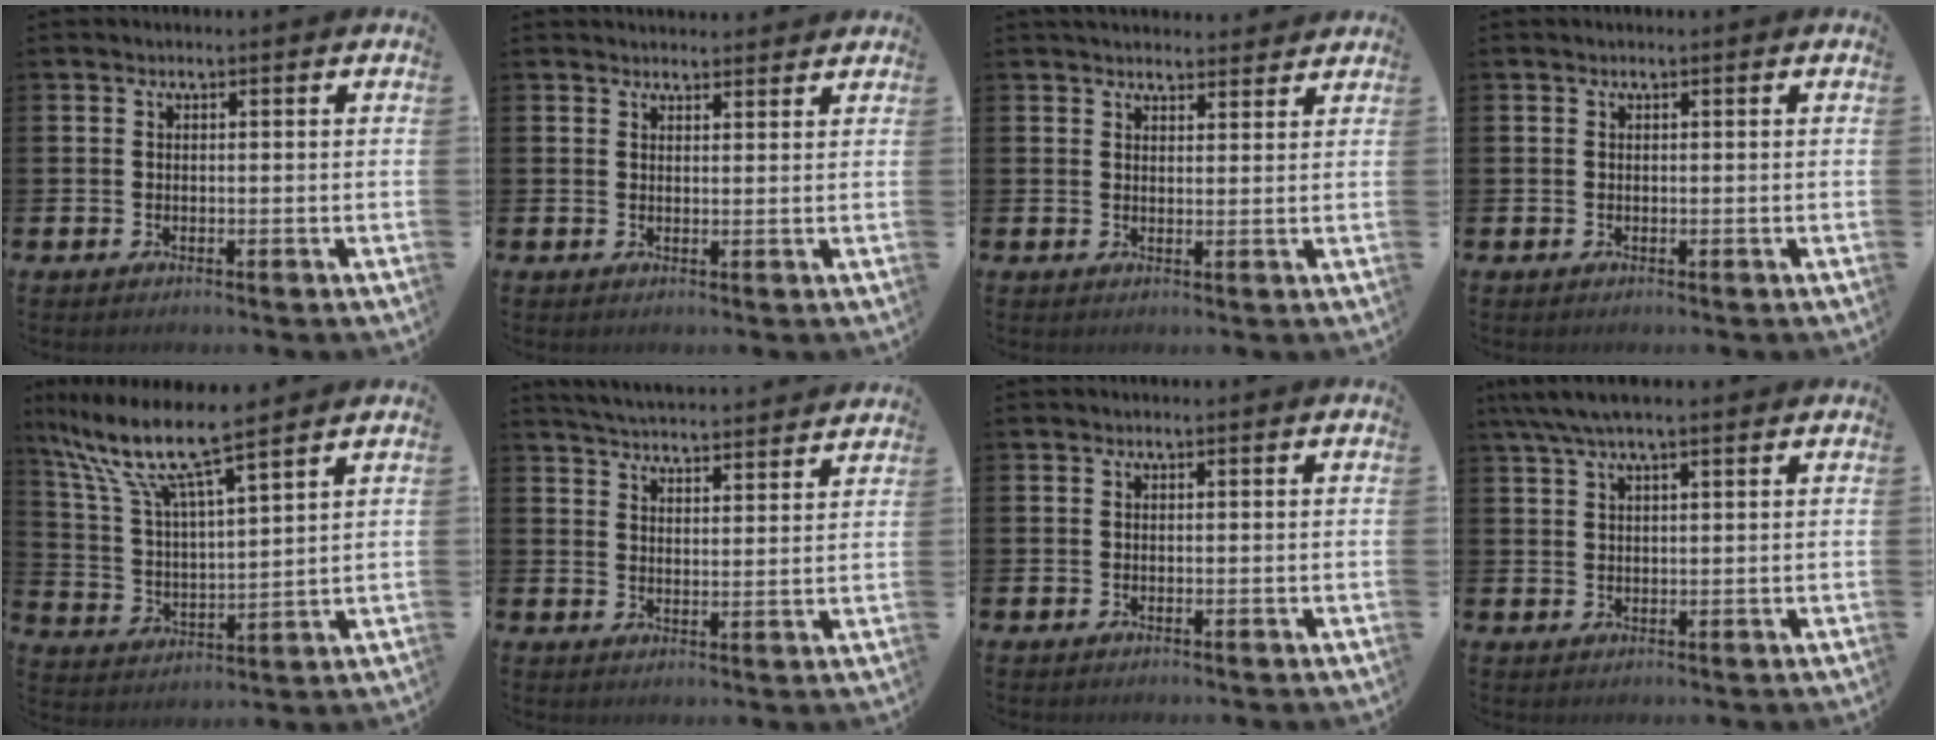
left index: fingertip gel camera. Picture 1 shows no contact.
{"total": 2.2, "force": [2.2, 0.5, -0.1], "torque": [0.005, -0.011, 0.039]}
{"total": 3.2, "force": [3.1, 0.8, 0.2], "torque": [-0.001, -0.015, 0.056]}
{"total": 0.0}
{"total": 9.8, "force": [8.5, 1.0, 4.8], "torque": [-0.132, -0.049, 0.144]}
{"total": 5.2, "force": [5.2, 0.1, 0.4], "torque": [-0.031, -0.037, 0.092]}
{"total": 0.0}
{"total": 4.5, "force": [3.4, 1.0, 2.8], "torque": [-0.059, -0.001, 0.062]}